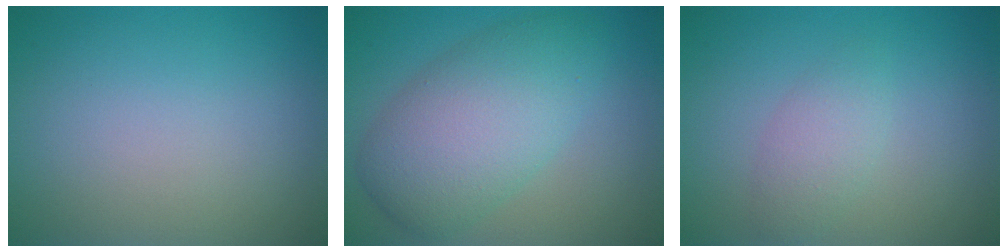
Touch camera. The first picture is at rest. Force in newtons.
{"total": 7.2, "press": 7.2, "slide": 0.1}
{"total": 2.0, "press": 2.0, "slide": 0.1}